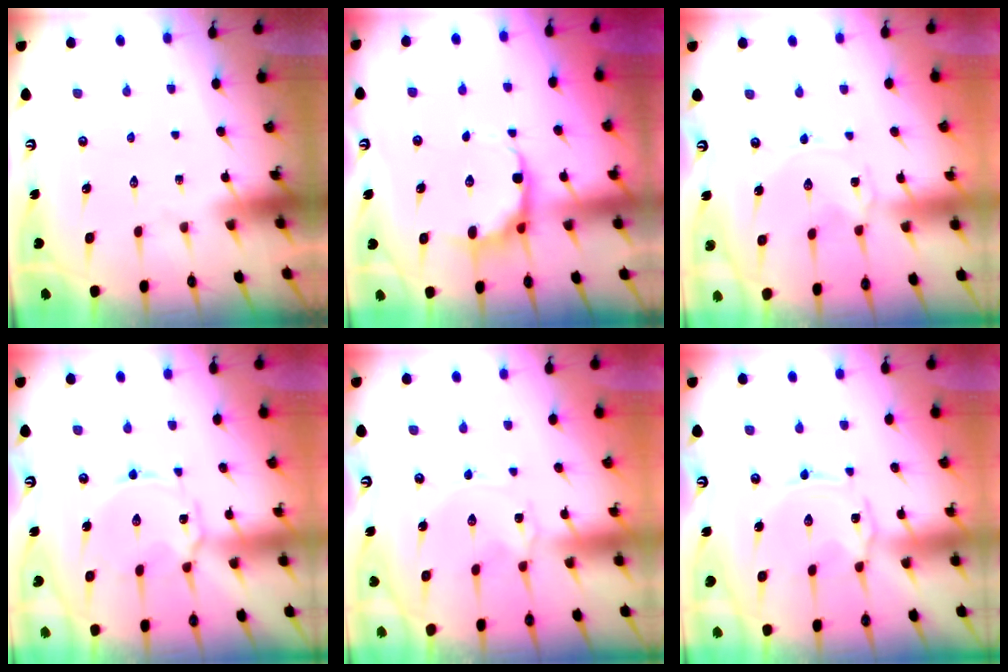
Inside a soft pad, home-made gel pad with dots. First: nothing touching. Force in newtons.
{"total": 8.9, "press": 8.2, "slide": 3.4}
{"total": 0.0}
{"total": 4.1, "press": 4.1, "slide": 0.4}
{"total": 0.9, "press": 0.9, "slide": 0.2}
{"total": 1.3, "press": 1.3, "slide": 0.3}